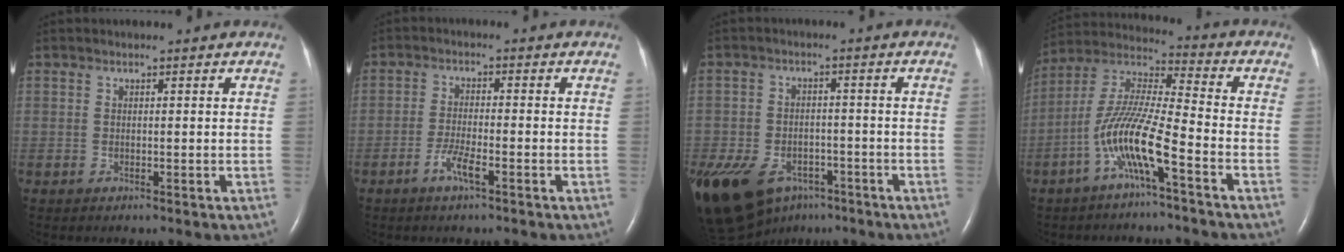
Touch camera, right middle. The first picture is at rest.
{"total": 3.6, "force": [-2.1, 0.4, 2.9], "torque": [-0.063, -0.002, -0.041]}
{"total": 20.6, "force": [-11.2, 13.7, 10.6], "torque": [-0.291, -0.019, -0.167]}
{"total": 11.3, "force": [-5.3, 0.6, 10.0], "torque": [-0.213, 0.006, -0.107]}